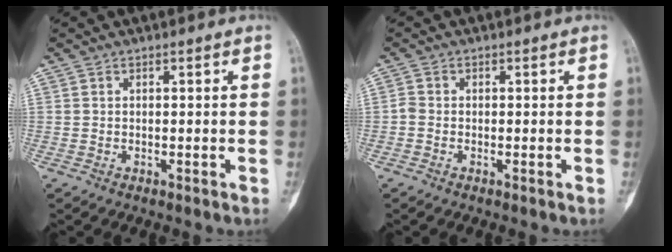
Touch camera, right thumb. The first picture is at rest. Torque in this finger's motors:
{"motor_torque": [1.93, 2.10, 0.56, -0.57, 0.15]}